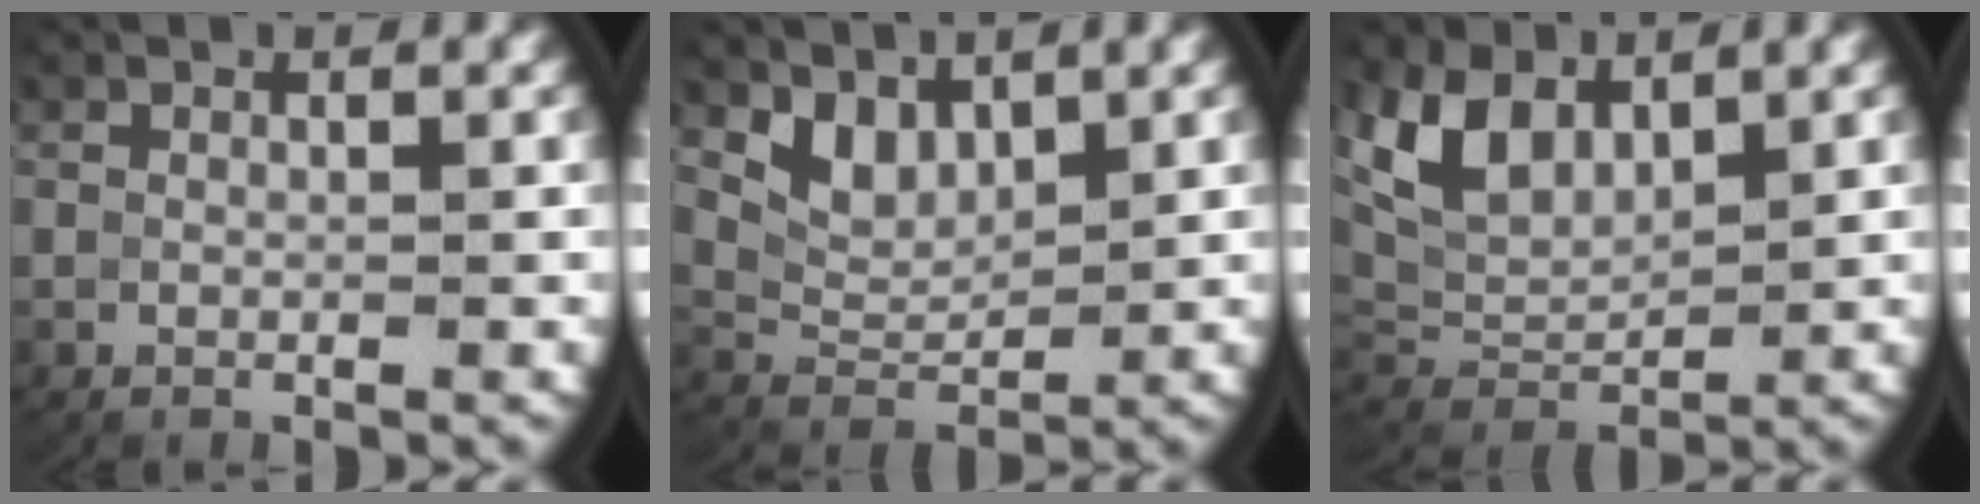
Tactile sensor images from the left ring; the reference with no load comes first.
{"total": 4.3, "force": [2.2, 2.9, 2.3], "torque": [-0.061, -0.013, 0.046]}
{"total": 7.6, "force": [2.7, 5.3, 4.7], "torque": [-0.123, -0.013, 0.058]}